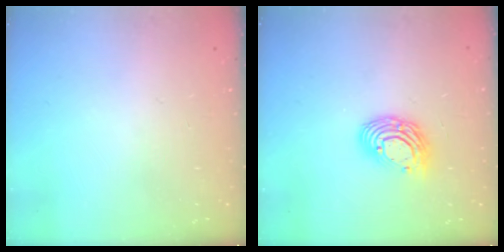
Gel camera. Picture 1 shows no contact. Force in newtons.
{"total": 11.0, "press": 10.9, "slide": 1.1}